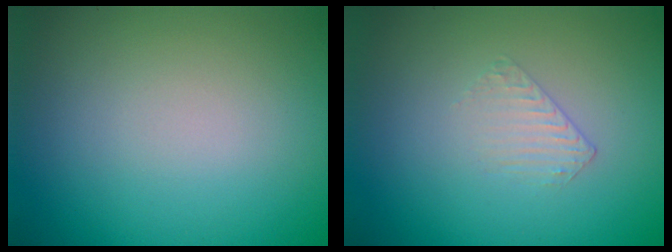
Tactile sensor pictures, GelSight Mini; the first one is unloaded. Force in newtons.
{"total": 0.9, "press": 0.2, "slide": 0.9}